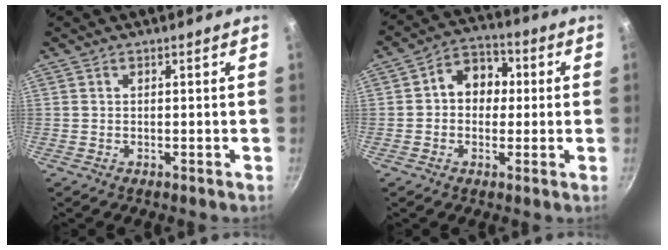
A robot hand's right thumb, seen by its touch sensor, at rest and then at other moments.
{"total": 8.6, "force": [0.7, 7.0, 5.0], "torque": [-0.028, 0.020, -0.004]}